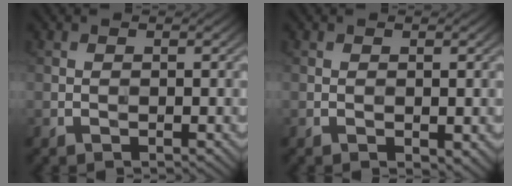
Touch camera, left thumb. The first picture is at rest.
{"total": 1.4, "force": [-0.4, 0.6, 1.2], "torque": [-0.017, -0.006, -0.004]}